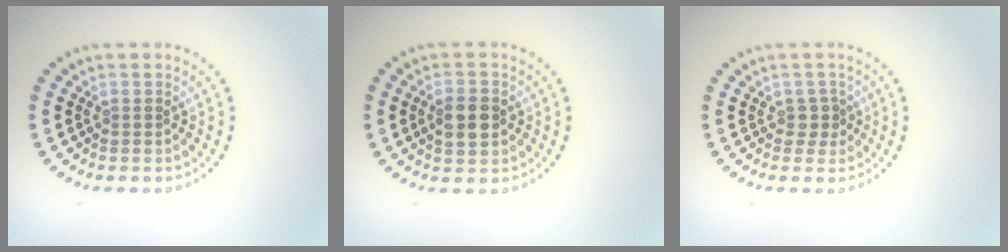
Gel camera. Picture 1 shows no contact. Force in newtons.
{"total": 3.4, "press": 3.4, "slide": 0.2}
{"total": 1.4, "press": 1.1, "slide": 0.8}